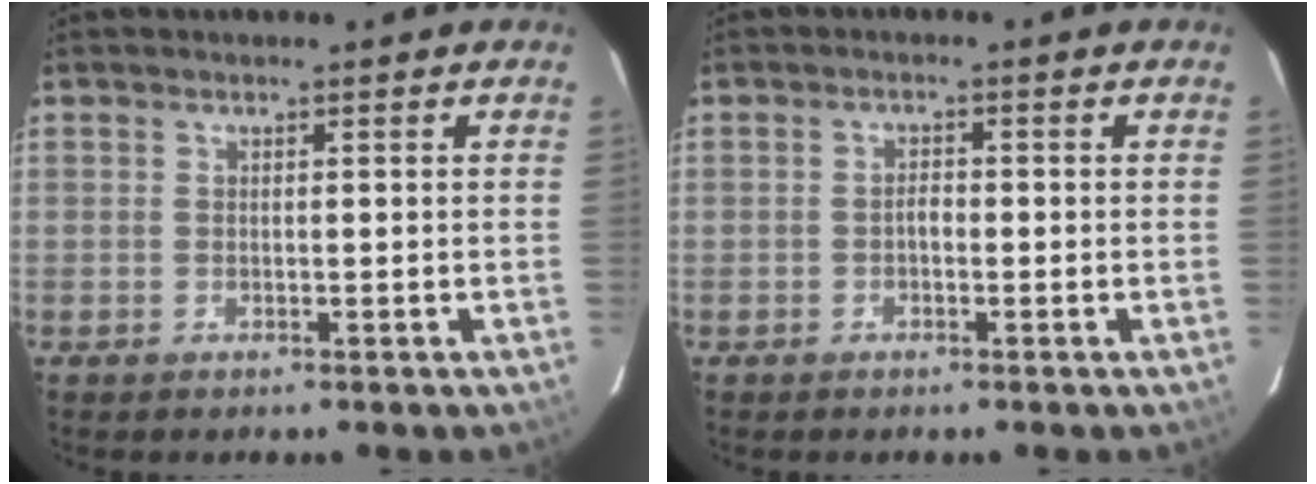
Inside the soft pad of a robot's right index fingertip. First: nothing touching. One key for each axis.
{"total": 1.3, "fx": -0.6, "fy": 0.8, "fz": 0.9, "tx": -0.016, "ty": 0.006, "tz": -0.011}